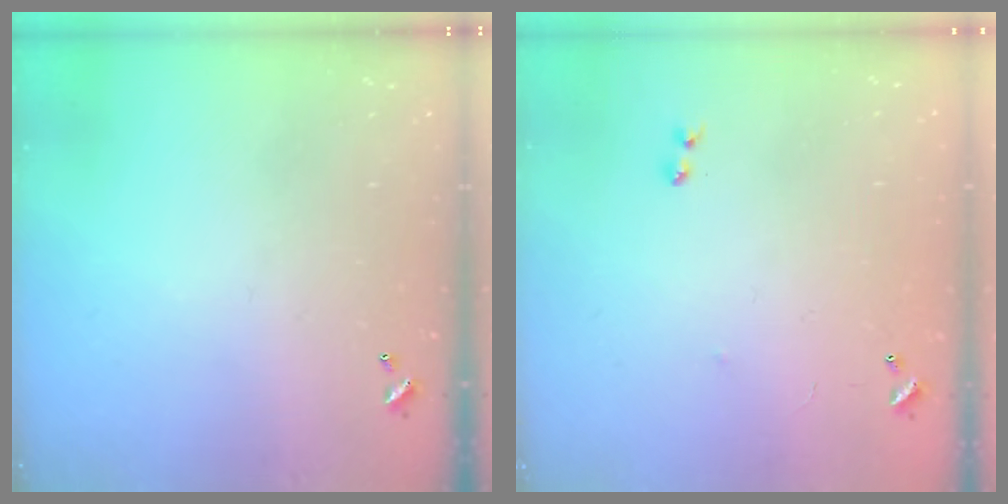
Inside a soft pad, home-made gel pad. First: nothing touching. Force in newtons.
{"total": 7.2, "press": 7.2, "slide": 0.5}